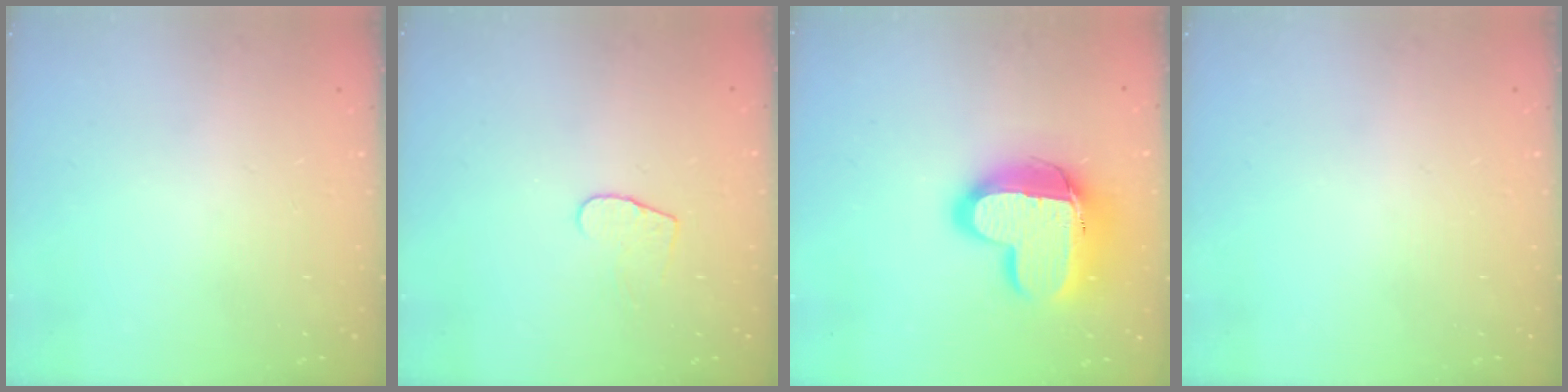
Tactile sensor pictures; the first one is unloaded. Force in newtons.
{"total": 5.0, "press": 5.0, "slide": 0.4}
{"total": 17.0, "press": 17.0, "slide": 1.2}
{"total": 0.0}